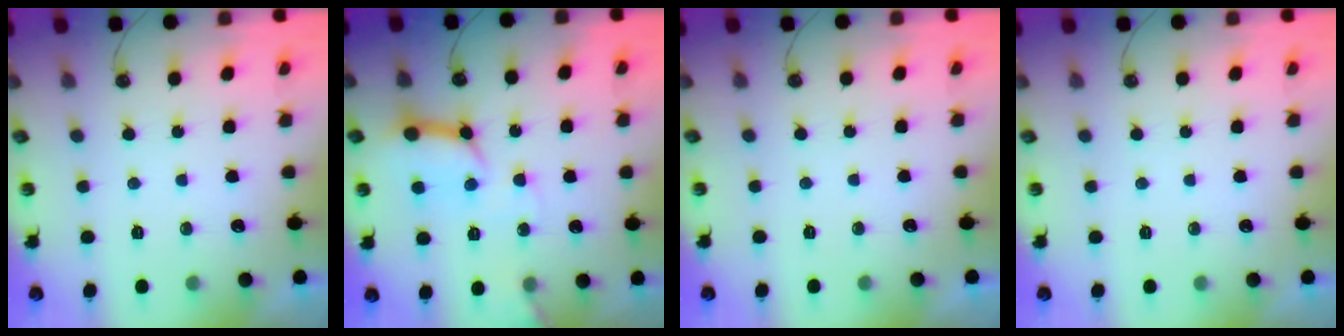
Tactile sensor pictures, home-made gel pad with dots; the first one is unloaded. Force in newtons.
{"total": 11.8, "press": 11.7, "slide": 1.6}
{"total": 0.0}
{"total": 0.0}